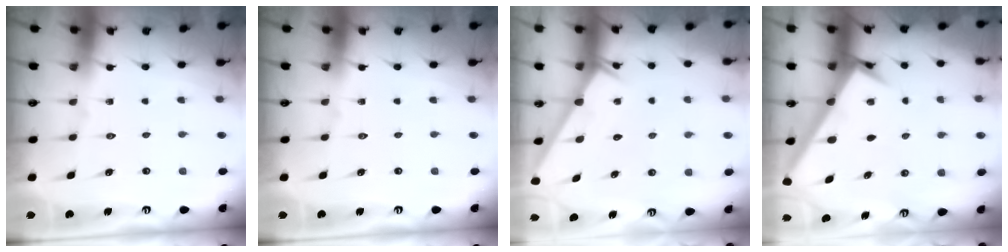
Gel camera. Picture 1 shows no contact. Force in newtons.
{"total": 0.0}
{"total": 1.4, "press": 1.4, "slide": 0.1}
{"total": 3.4, "press": 3.4, "slide": 0.4}